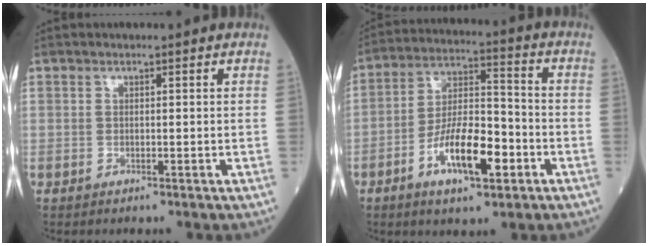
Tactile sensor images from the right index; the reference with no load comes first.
{"total": 12.0, "force": [-5.0, 3.8, 10.3], "torque": [-0.190, 0.007, -0.086]}